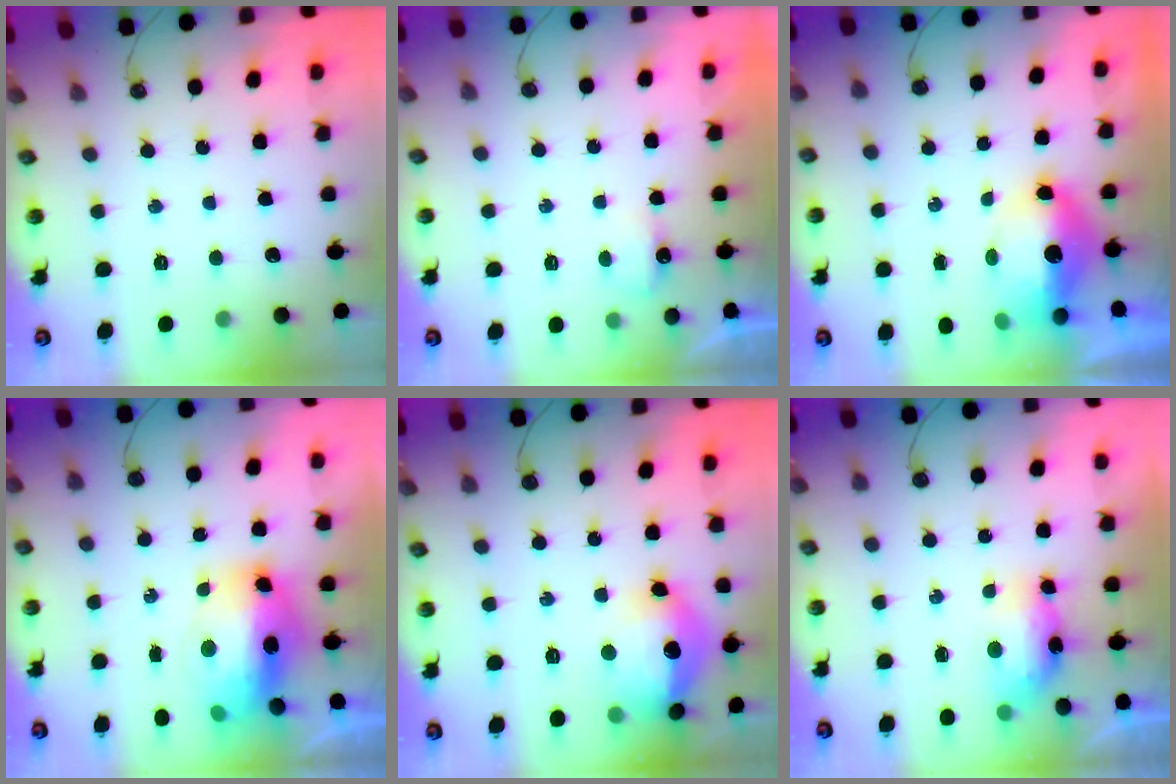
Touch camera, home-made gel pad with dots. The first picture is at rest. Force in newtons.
{"total": 3.5, "press": 3.5, "slide": 0.6}
{"total": 8.4, "press": 8.2, "slide": 1.8}
{"total": 14.4, "press": 14.3, "slide": 2.1}
{"total": 16.5, "press": 16.4, "slide": 1.4}
{"total": 8.4, "press": 8.0, "slide": 2.8}